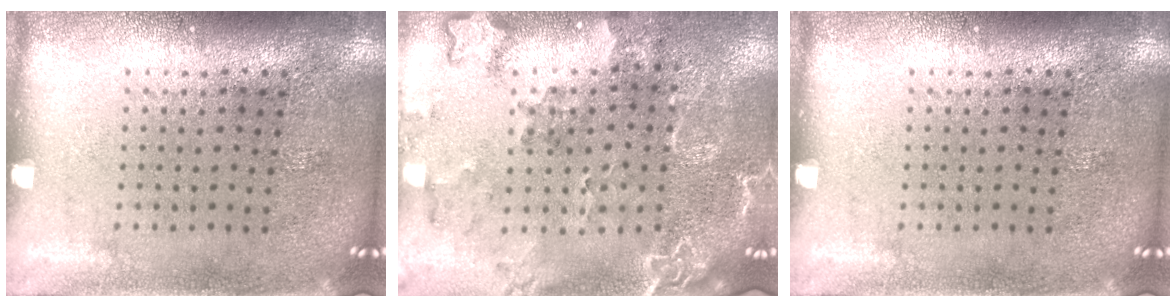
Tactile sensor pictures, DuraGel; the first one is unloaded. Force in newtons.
{"total": 2.2, "press": 1.9, "slide": 1.1}
{"total": 0.0}